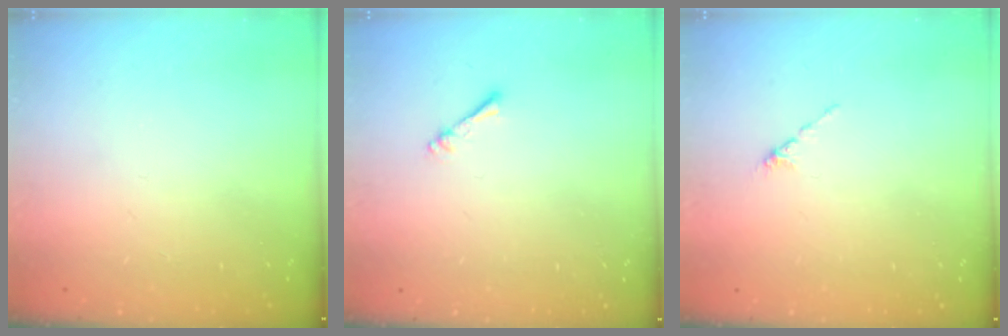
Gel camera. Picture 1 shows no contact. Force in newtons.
{"total": 1.1, "press": 1.1, "slide": 0.2}
{"total": 0.0}